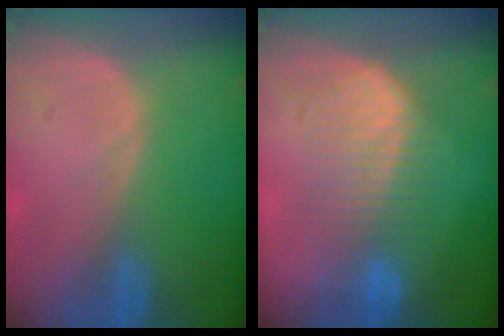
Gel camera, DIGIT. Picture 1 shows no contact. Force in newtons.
{"total": 6.9, "press": 6.9, "slide": 0.5}